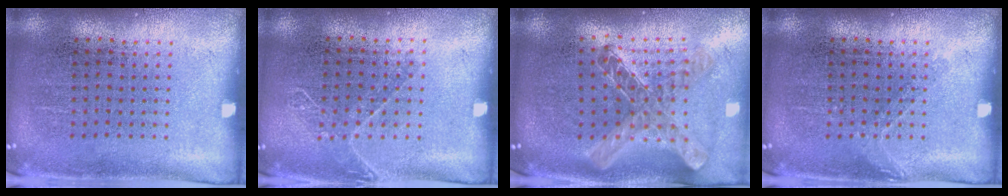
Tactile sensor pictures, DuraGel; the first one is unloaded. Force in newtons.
{"total": 1.0, "press": 0.9, "slide": 0.3}
{"total": 1.2, "press": 1.1, "slide": 0.5}
{"total": 0.9, "press": 0.8, "slide": 0.3}